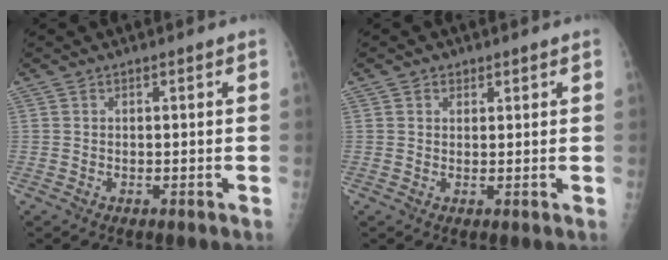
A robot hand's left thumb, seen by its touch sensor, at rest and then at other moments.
{"total": 1.5, "force": [0.9, 1.2, 0.2], "torque": [0.012, -0.003, 0.008]}